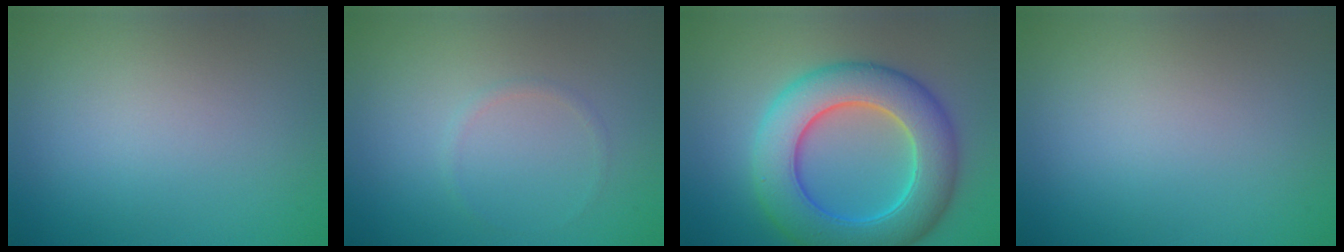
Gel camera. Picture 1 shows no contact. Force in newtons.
{"total": 0.7, "press": 0.7, "slide": 0.1}
{"total": 9.4, "press": 9.4, "slide": 0.3}
{"total": 0.0}